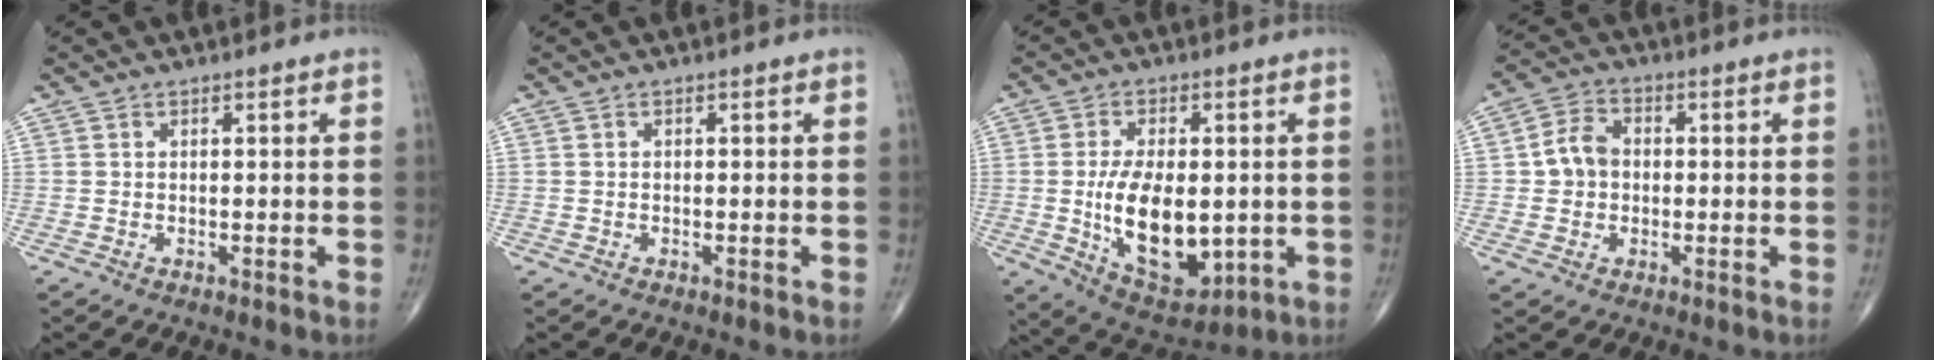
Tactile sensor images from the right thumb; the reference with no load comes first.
{"total": 0.0}
{"total": 15.9, "force": [-1.6, 8.4, 13.4], "torque": [-0.203, -0.012, -0.006]}
{"total": 5.9, "force": [-0.1, 4.9, 3.4], "torque": [-0.048, 0.018, -0.009]}